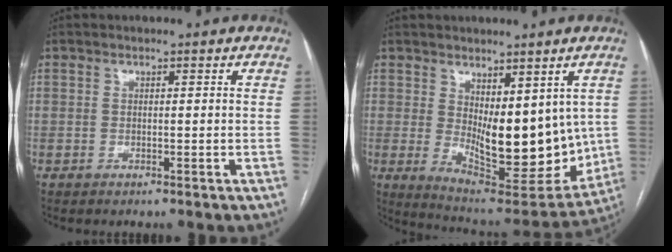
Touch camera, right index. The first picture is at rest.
{"total": 16.5, "force": [0.9, 7.0, 14.9], "torque": [-0.217, -0.031, 0.039]}